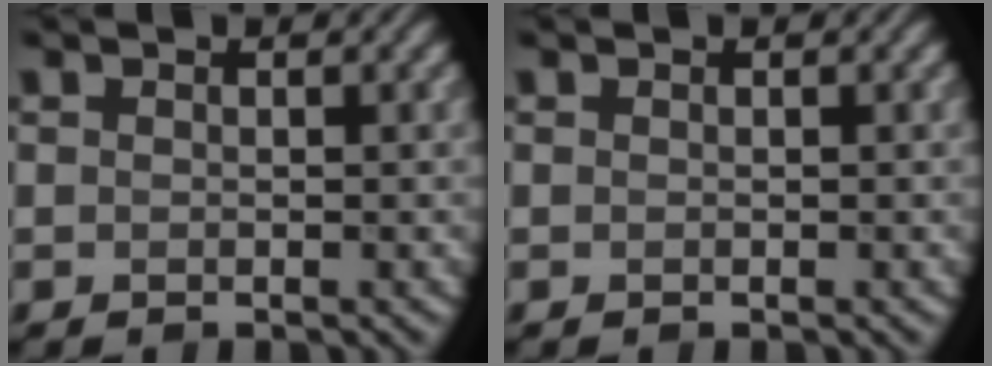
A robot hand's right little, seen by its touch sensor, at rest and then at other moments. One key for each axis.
{"total": 0.0}